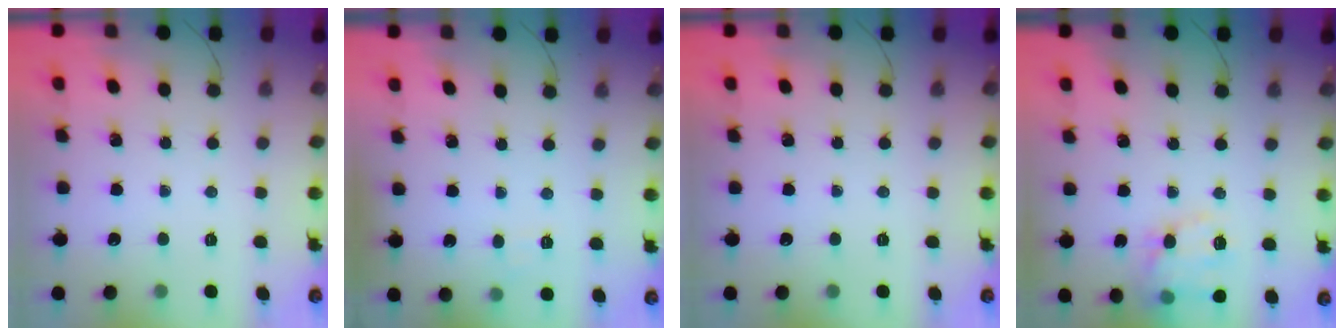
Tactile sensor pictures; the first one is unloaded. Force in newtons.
{"total": 4.1, "press": 4.0, "slide": 1.0}
{"total": 0.0}
{"total": 13.3, "press": 13.3, "slide": 0.6}